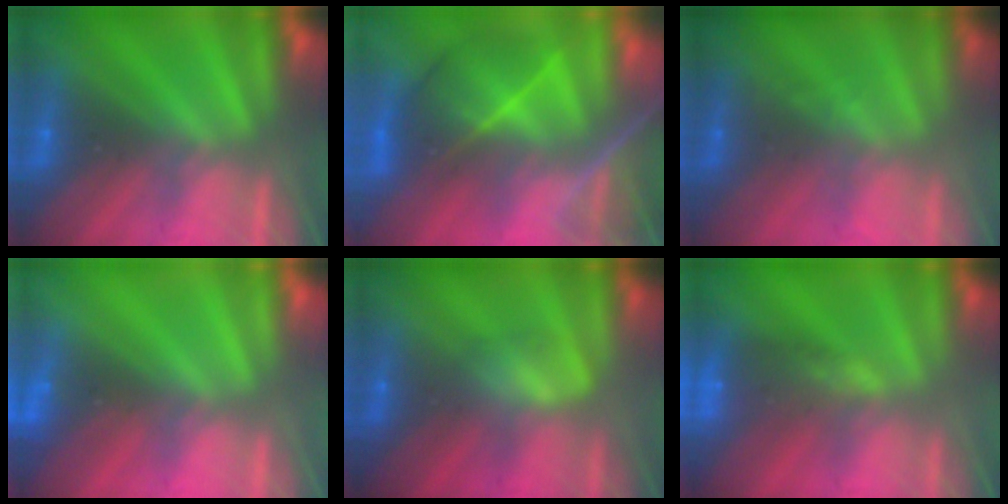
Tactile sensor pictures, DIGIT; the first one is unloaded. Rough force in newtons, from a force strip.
{"total": 7.6}
{"total": 1.4}
{"total": 2.4}
{"total": 2.9}
{"total": 6.4}